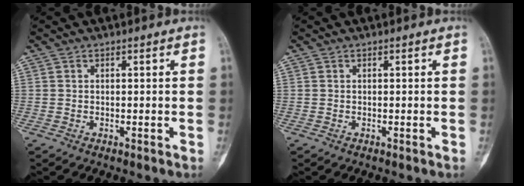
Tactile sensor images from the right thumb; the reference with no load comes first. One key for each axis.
{"total": 0.0}